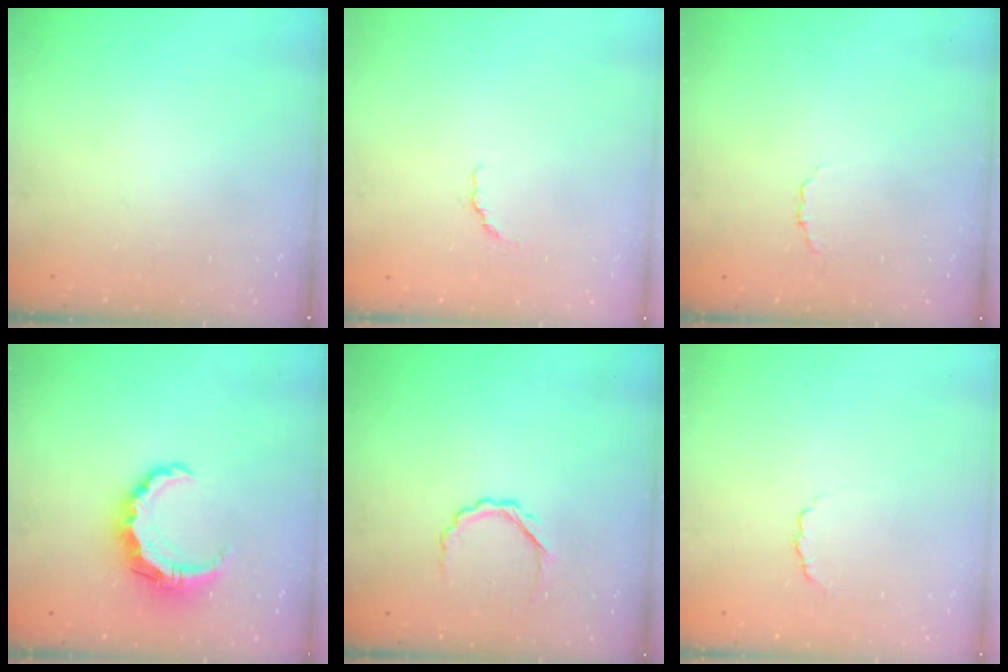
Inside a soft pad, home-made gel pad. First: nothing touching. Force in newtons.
{"total": 1.5, "press": 1.3, "slide": 0.7}
{"total": 1.7, "press": 1.6, "slide": 0.5}
{"total": 8.1, "press": 8.0, "slide": 1.1}
{"total": 3.7, "press": 3.6, "slide": 0.7}
{"total": 2.6, "press": 2.5, "slide": 0.8}